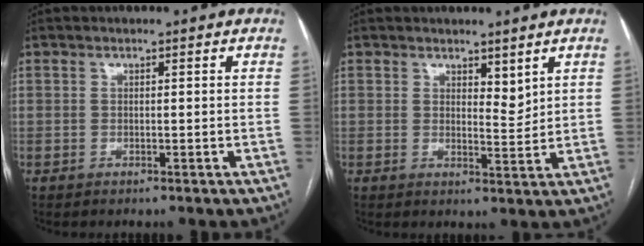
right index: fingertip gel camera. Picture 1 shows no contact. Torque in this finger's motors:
{"motor_torque": [-0.25, 0.43, 0.04, -0.01]}